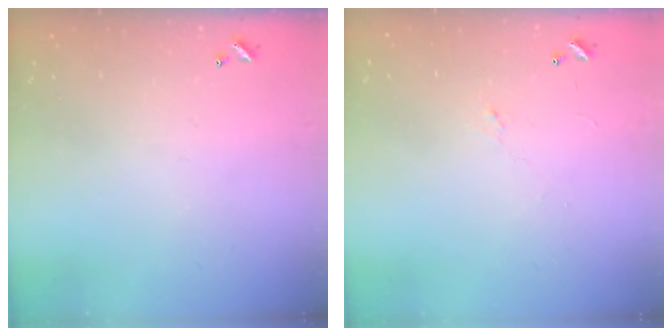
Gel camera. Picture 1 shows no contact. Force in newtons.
{"total": 0.7, "press": 0.4, "slide": 0.6}